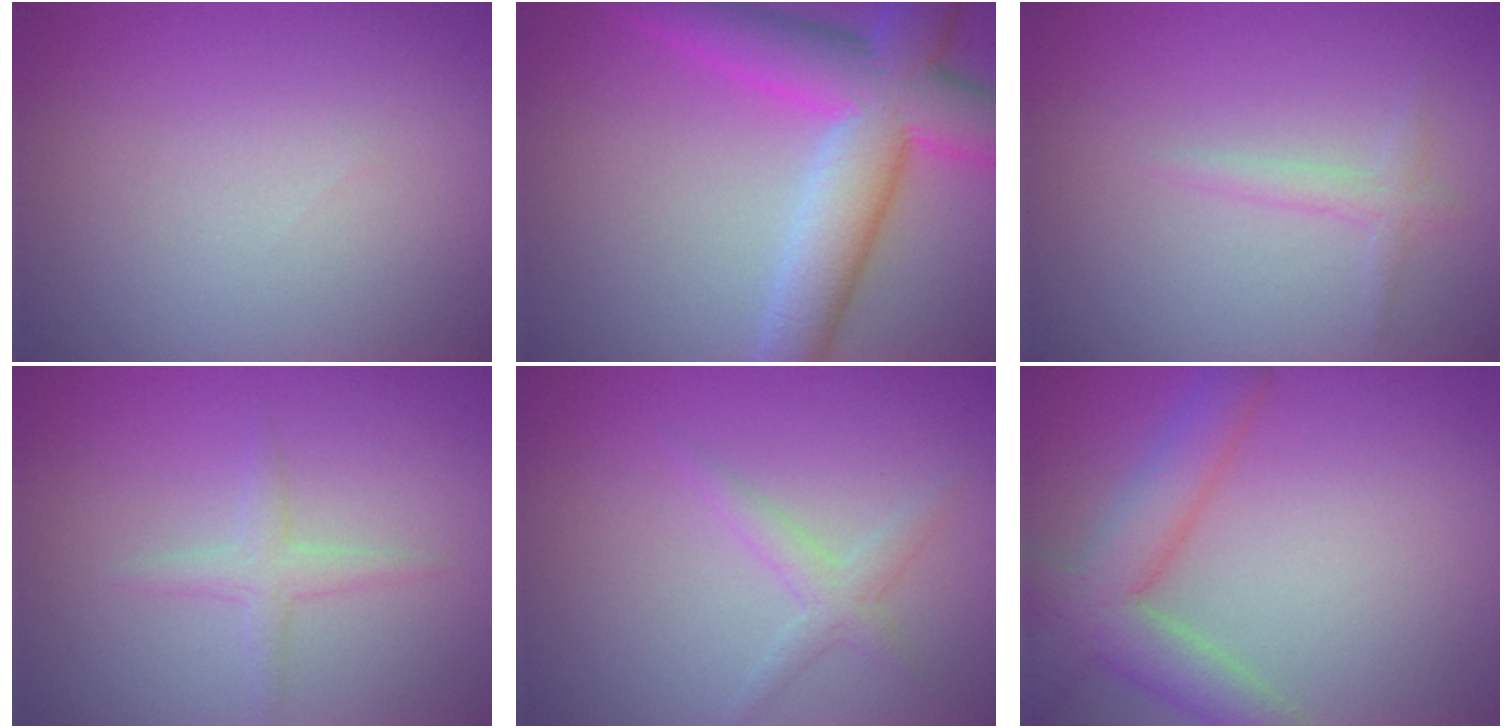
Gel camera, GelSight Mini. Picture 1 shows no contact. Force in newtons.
{"total": 9.2, "press": 9.2, "slide": 0.4}
{"total": 1.3, "press": 1.3, "slide": 0.0}
{"total": 1.6, "press": 1.6, "slide": 0.0}
{"total": 1.7, "press": 1.7, "slide": 0.1}
{"total": 5.0, "press": 5.0, "slide": 0.3}